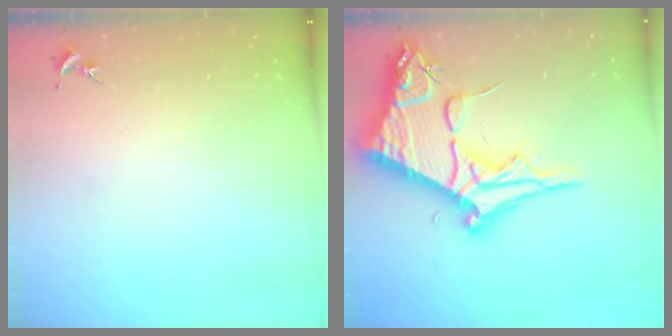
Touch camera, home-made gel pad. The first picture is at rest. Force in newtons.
{"total": 16.1, "press": 16.1, "slide": 1.6}